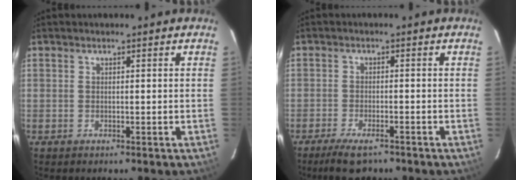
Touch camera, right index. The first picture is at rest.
{"total": 5.9, "force": [-4.6, 1.6, 3.2], "torque": [-0.081, -0.009, -0.083]}